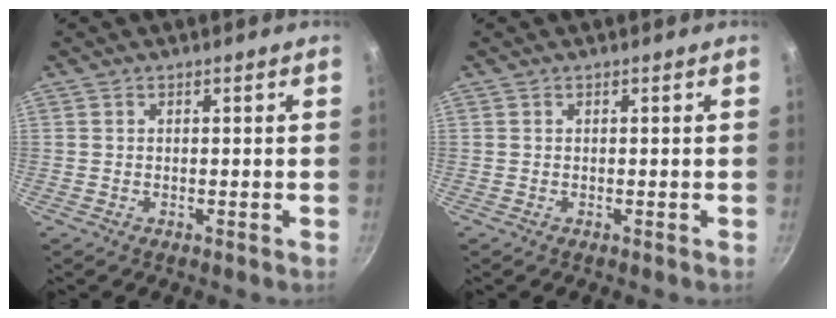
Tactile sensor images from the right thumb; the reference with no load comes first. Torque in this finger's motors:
{"motor_torque": [0.00, 0.00, 0.00, 0.00, 0.00]}